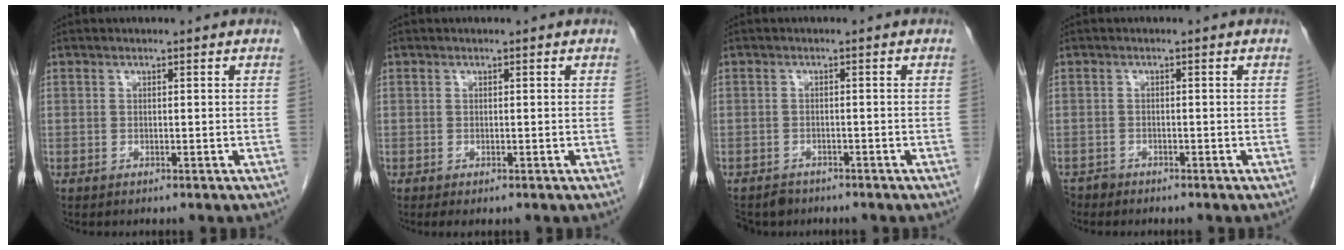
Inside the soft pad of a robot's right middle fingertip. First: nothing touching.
{"total": 0.8, "force": [-0.5, 0.3, 0.6], "torque": [-0.006, -0.003, -0.003]}
{"total": 4.3, "force": [-3.5, 2.5, 0.4], "torque": [-0.006, -0.002, -0.058]}
{"total": 1.7, "force": [-1.5, 0.6, -0.2], "torque": [0.001, -0.002, -0.027]}